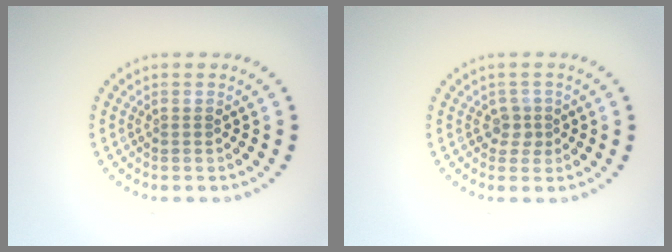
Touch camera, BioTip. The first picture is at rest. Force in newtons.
{"total": 1.6, "press": 1.2, "slide": 1.0}